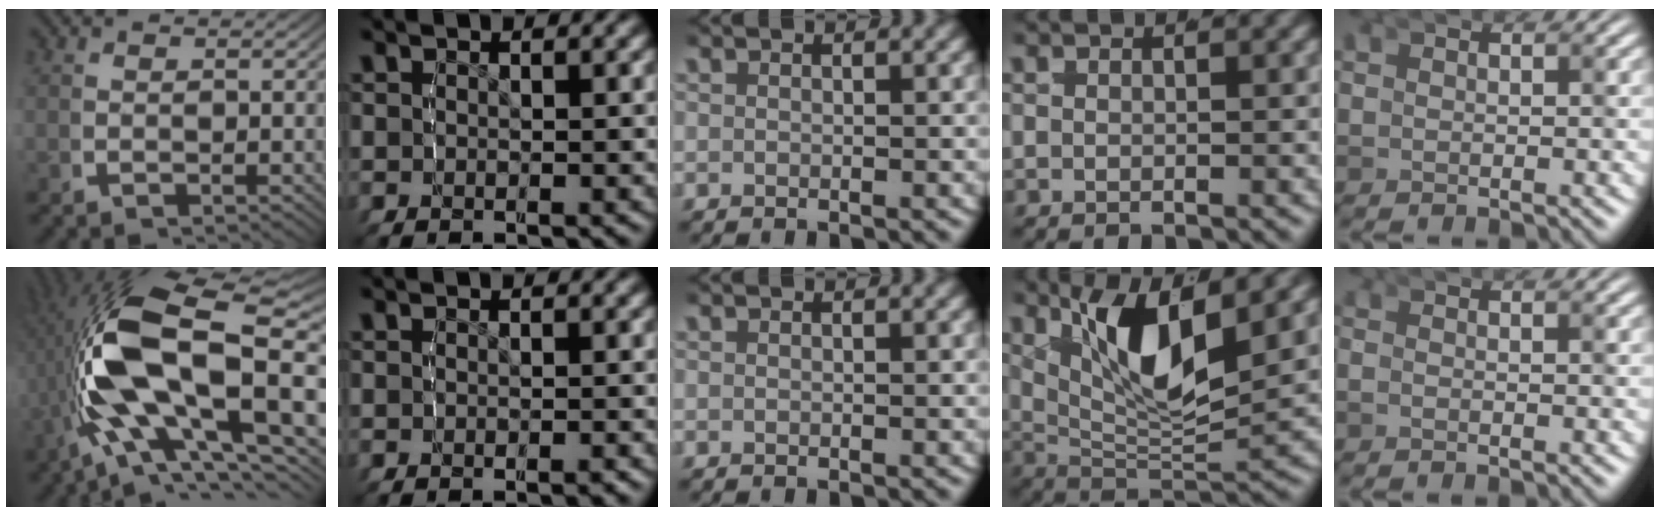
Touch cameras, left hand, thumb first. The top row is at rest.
{"thumb": {"total": 18.9, "force": [0.3, 9.3, 16.4], "torque": [-0.339, -0.031, 0.029]}, "ring": {"total": 8.3, "force": [2.7, 3.4, 7.1], "torque": [-0.130, -0.005, 0.045]}, "little": {"total": 1.1, "force": [-0.8, -0.7, -0.2], "torque": [0.008, 0.000, -0.018]}}